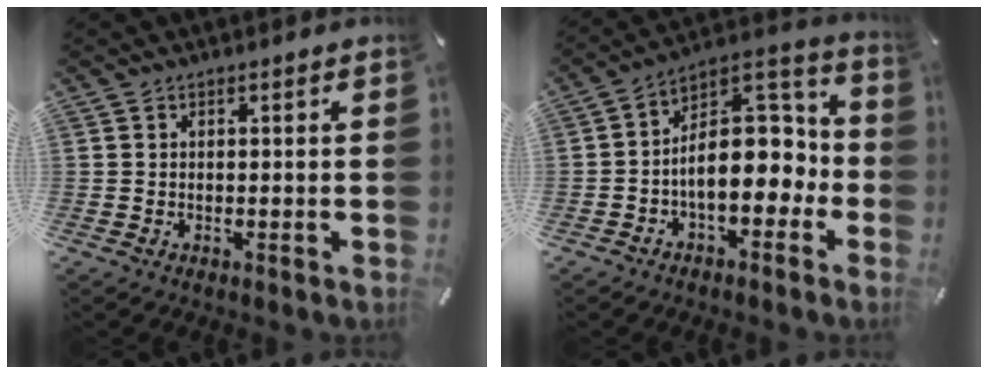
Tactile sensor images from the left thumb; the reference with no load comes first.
{"total": 16.2, "force": [-1.5, 10.4, 12.4], "torque": [-0.169, -0.007, -0.022]}